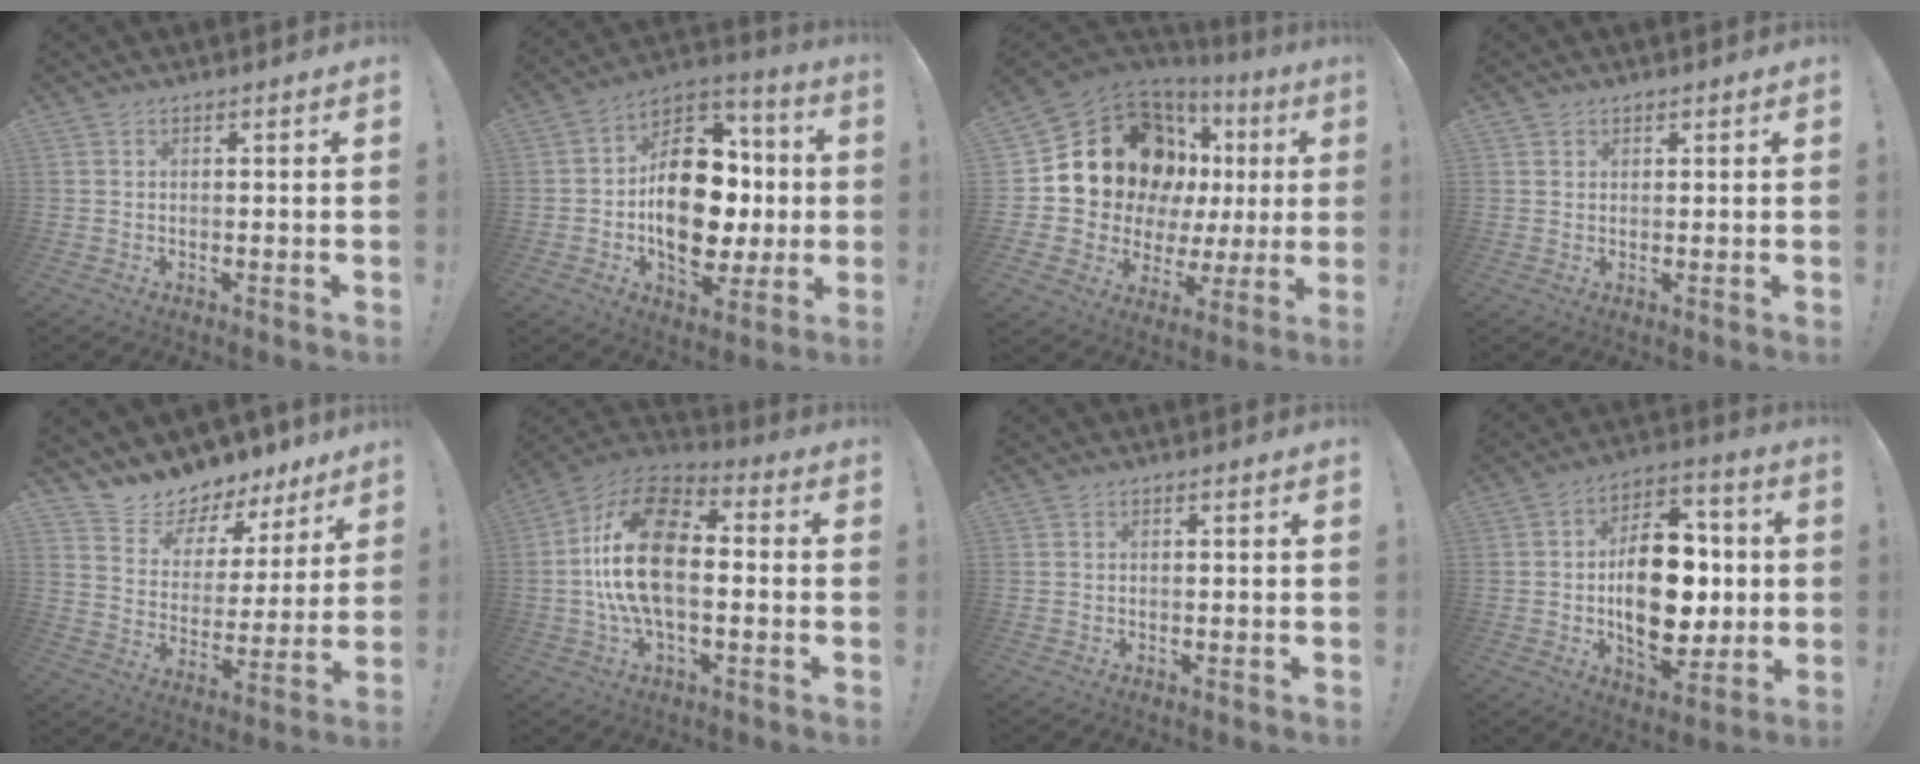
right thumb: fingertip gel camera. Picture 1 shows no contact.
{"total": 20.2, "force": [-2.4, 14.0, 14.4], "torque": [-0.202, 0.019, -0.028]}
{"total": 18.6, "force": [7.8, 12.8, 11.0], "torque": [-0.171, -0.048, 0.167]}
{"total": 1.2, "force": [0.9, 0.8, -0.1], "torque": [0.006, -0.005, 0.017]}
{"total": 9.0, "force": [7.9, 4.1, 0.9], "torque": [-0.027, -0.085, 0.141]}
{"total": 20.3, "force": [-0.3, 11.0, 17.1], "torque": [-0.323, 0.015, -0.006]}
{"total": 0.0}
{"total": 19.7, "force": [-0.9, 12.5, 15.2], "torque": [-0.229, 0.001, -0.008]}